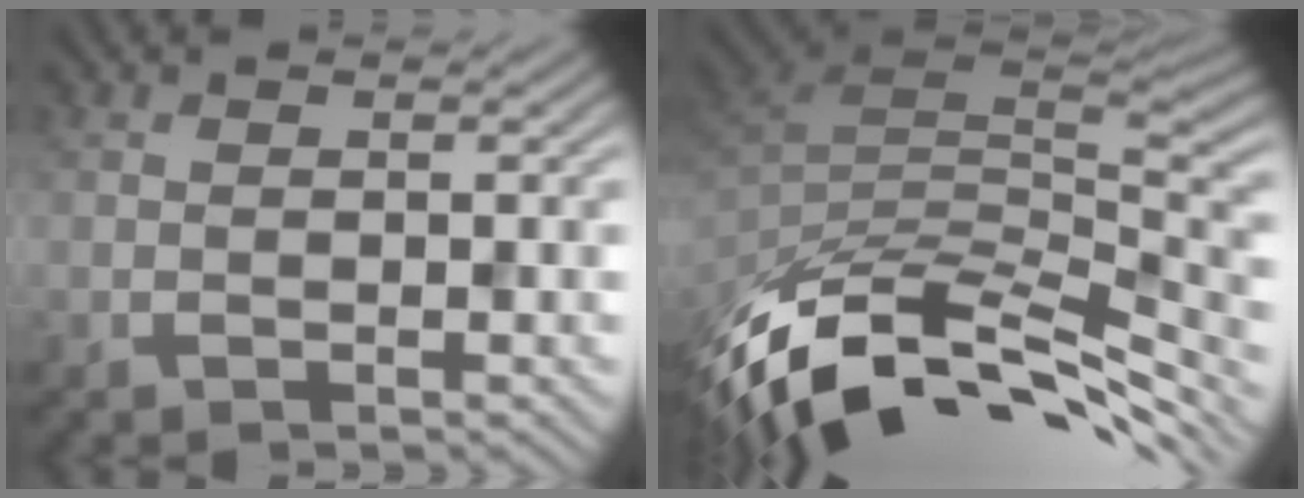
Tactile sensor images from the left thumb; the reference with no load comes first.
{"total": 13.2, "force": [-8.6, 6.1, 8.0], "torque": [-0.198, -0.011, -0.145]}